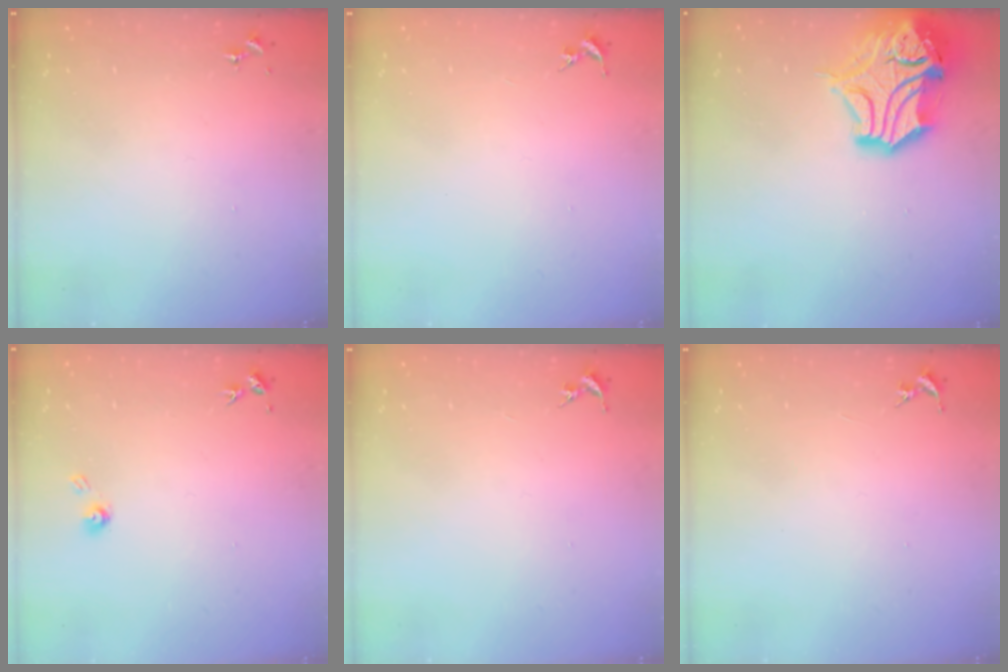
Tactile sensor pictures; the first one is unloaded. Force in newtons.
{"total": 0.0}
{"total": 17.4, "press": 17.2, "slide": 2.6}
{"total": 4.0, "press": 4.0, "slide": 0.4}
{"total": 0.0}
{"total": 0.0}